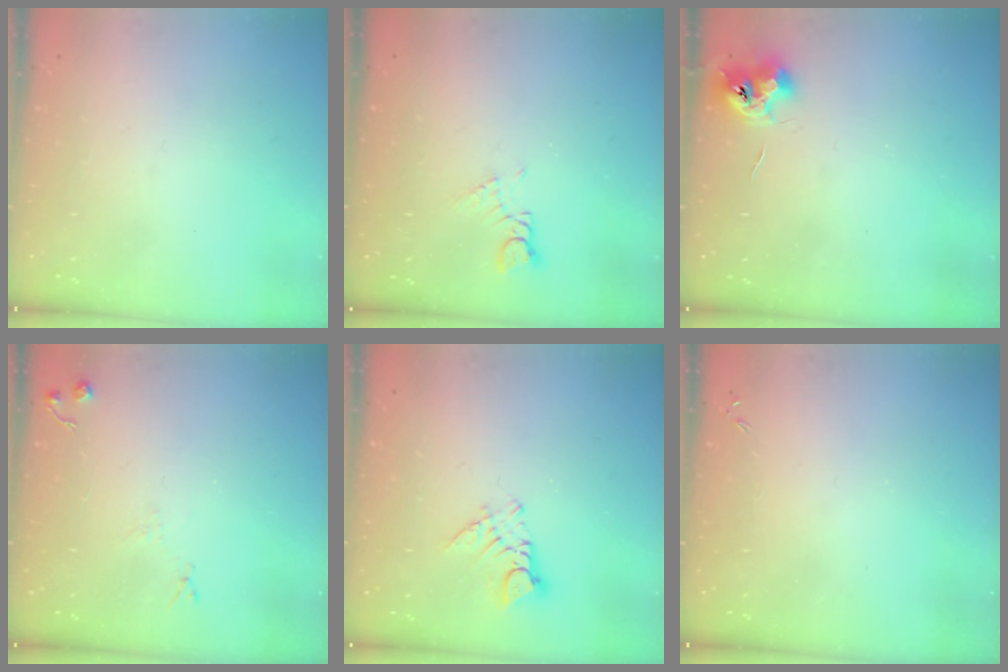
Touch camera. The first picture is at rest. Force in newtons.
{"total": 1.4, "press": 1.4, "slide": 0.2}
{"total": 9.0, "press": 9.0, "slide": 0.2}
{"total": 4.9, "press": 4.8, "slide": 0.7}
{"total": 6.0, "press": 6.0, "slide": 0.5}
{"total": 0.0}